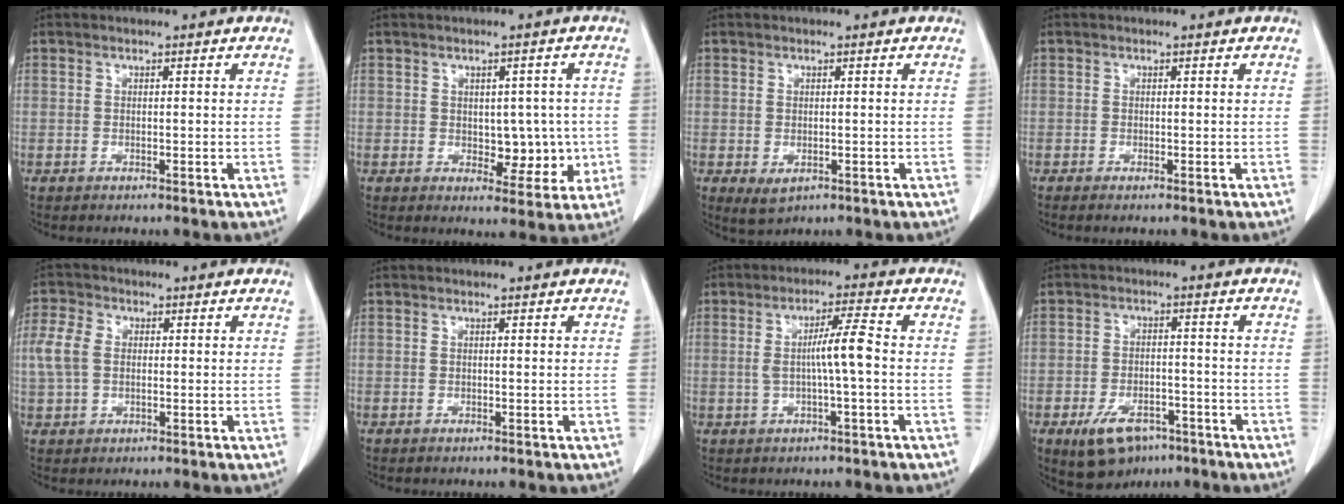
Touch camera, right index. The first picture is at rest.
{"total": 5.9, "force": [-0.4, 3.7, 4.6], "torque": [-0.042, 0.009, 0.005]}
{"total": 2.3, "force": [-0.6, 1.5, 1.6], "torque": [-0.027, -0.004, 0.006]}
{"total": 0.5, "force": [-0.4, -0.1, 0.3], "torque": [-0.009, -0.001, -0.007]}
{"total": 5.3, "force": [0.4, 3.6, 3.9], "torque": [-0.113, 0.016, 0.005]}
{"total": 0.0}
{"total": 5.6, "force": [-0.2, -0.1, 5.6], "torque": [-0.099, 0.009, -0.003]}
{"total": 8.4, "force": [-5.2, 4.6, 4.9], "torque": [-0.085, -0.002, -0.074]}